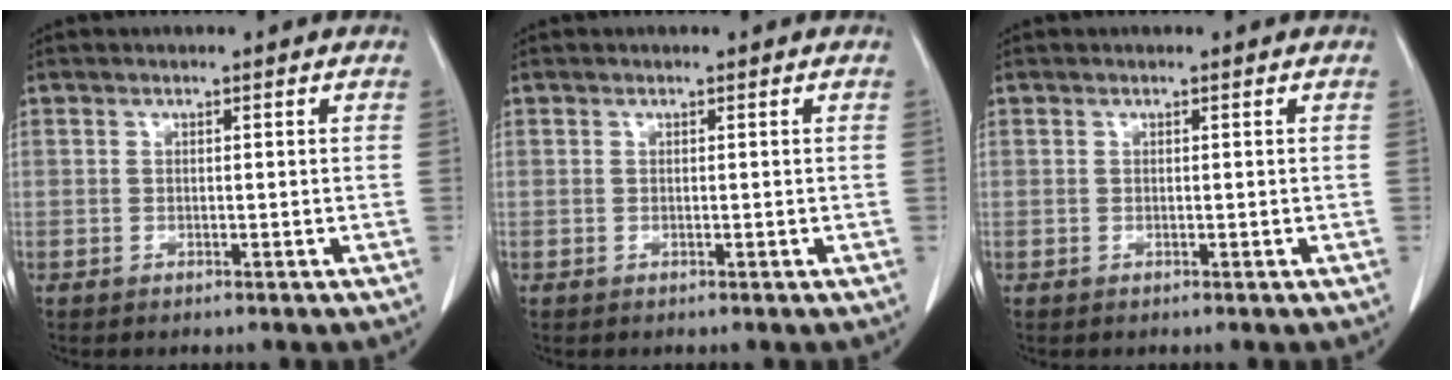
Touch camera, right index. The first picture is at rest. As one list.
[{"total": 0.0}, {"total": 0.0}]